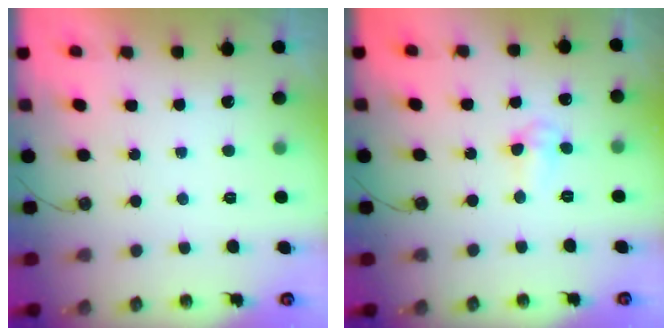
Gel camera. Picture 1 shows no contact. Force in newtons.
{"total": 5.2, "press": 3.9, "slide": 3.4}